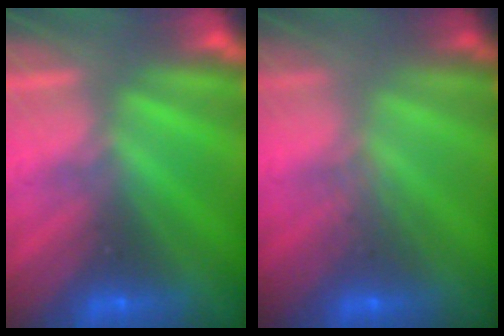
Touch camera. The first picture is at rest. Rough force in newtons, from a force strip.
{"total": 2.9}